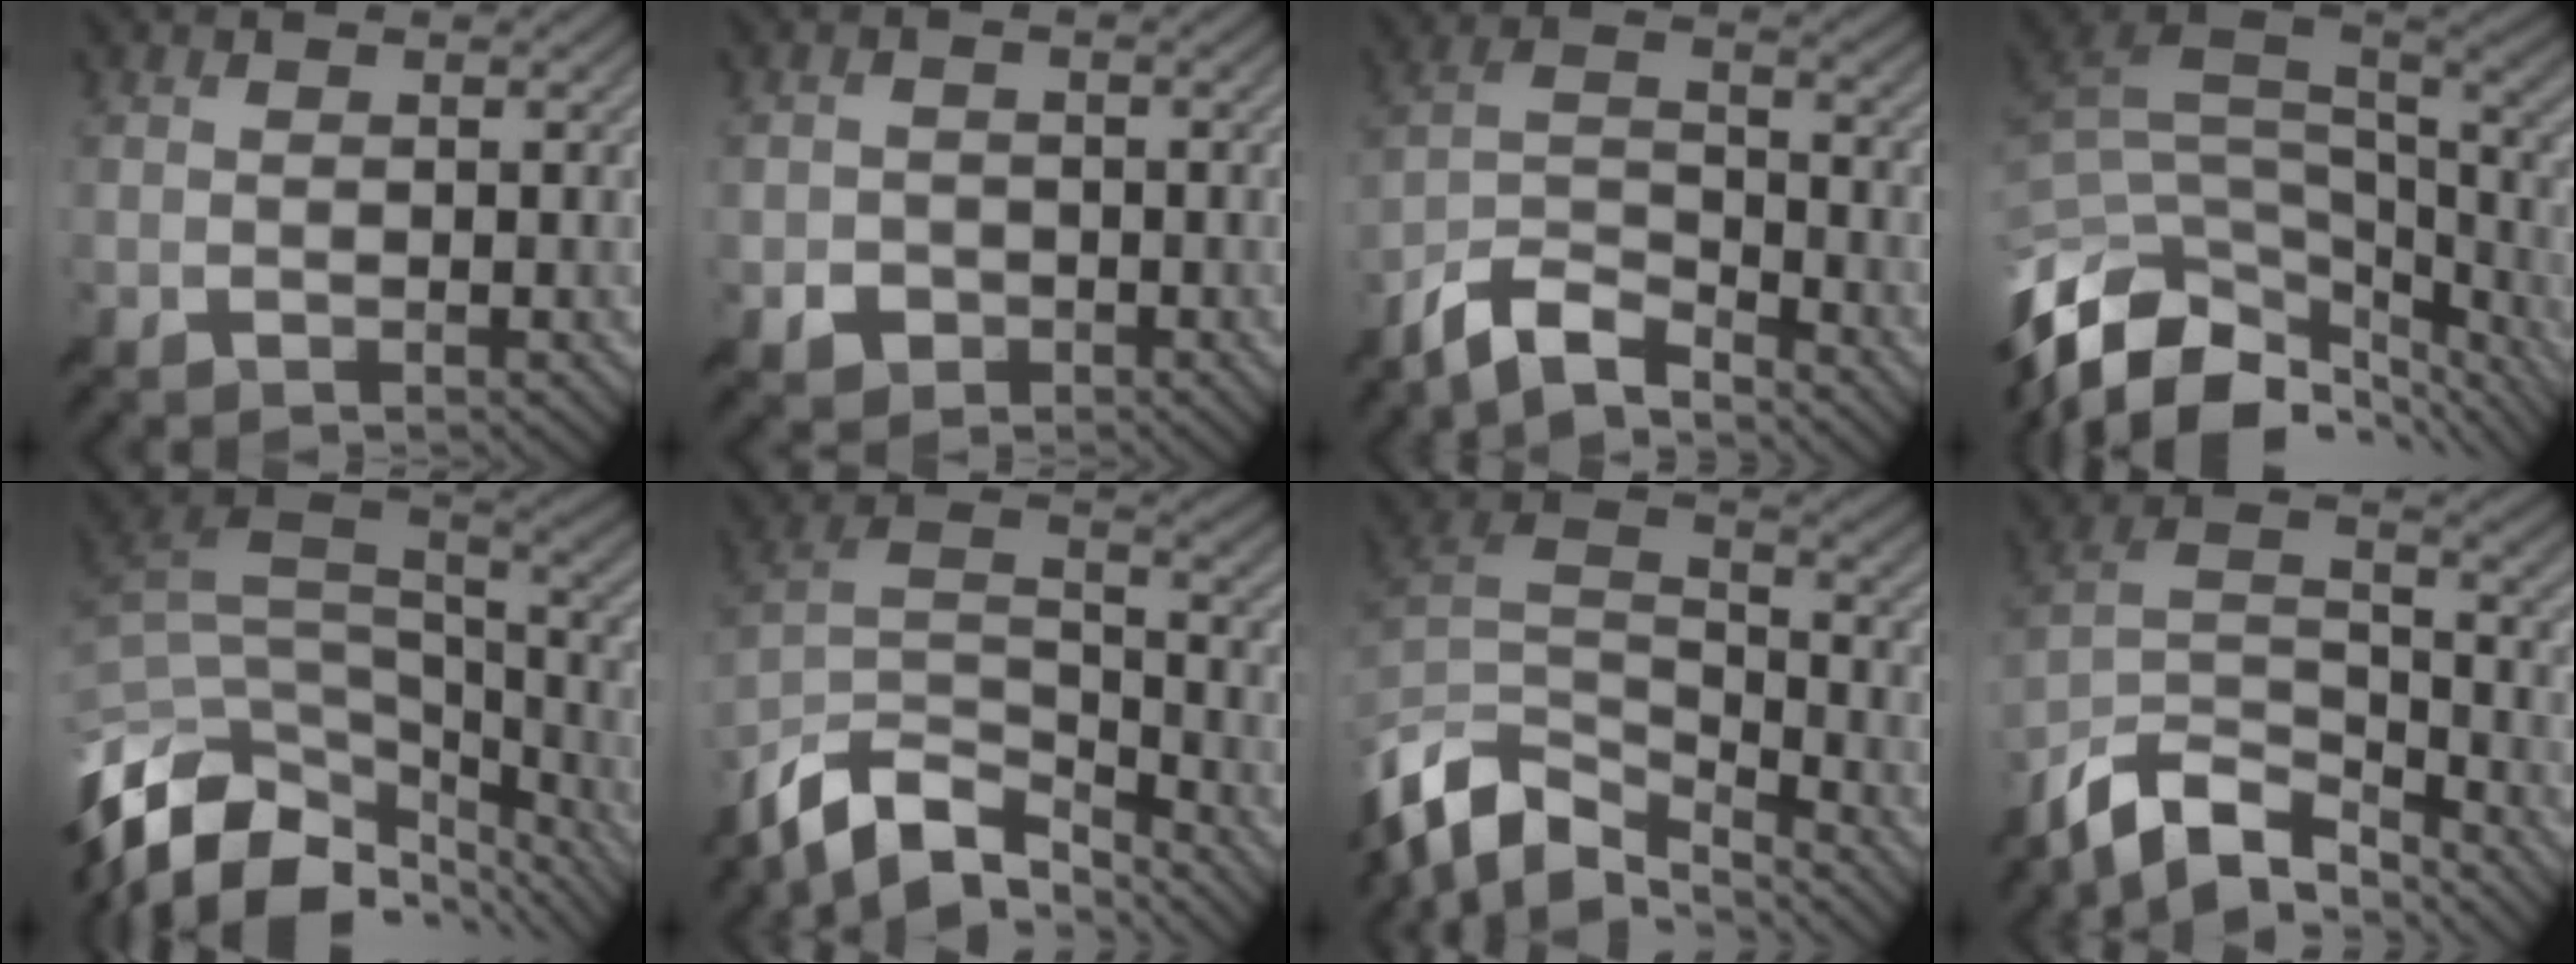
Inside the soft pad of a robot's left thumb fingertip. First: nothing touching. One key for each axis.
{"total": 2.4, "fx": -1.2, "fy": 2.0, "fz": 0.6, "tx": -0.003, "ty": -0.005, "tz": -0.024}
{"total": 7.9, "fx": -6.9, "fy": 1.8, "fz": 3.4, "tx": -0.069, "ty": -0.001, "tz": -0.145}
{"total": 14.8, "fx": -7.0, "fy": 8.5, "fz": 9.9, "tx": -0.261, "ty": -0.016, "tz": -0.109}
{"total": 14.8, "fx": -7.4, "fy": 8.4, "fz": 9.7, "tx": -0.258, "ty": -0.019, "tz": -0.112}
{"total": 11.7, "fx": -9.2, "fy": 4.6, "fz": 5.5, "tx": -0.122, "ty": 0.004, "tz": -0.177}
{"total": 12.8, "fx": -8.8, "fy": 6.2, "fz": 7.0, "tx": -0.188, "ty": -0.011, "tz": -0.153}
{"total": 10.8, "fx": -8.9, "fy": 3.7, "fz": 4.8, "tx": -0.099, "ty": 0.004, "tz": -0.179}